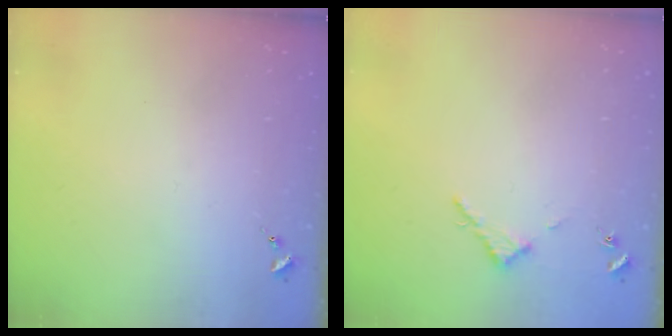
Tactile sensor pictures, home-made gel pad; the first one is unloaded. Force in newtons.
{"total": 2.8, "press": 2.8, "slide": 0.3}